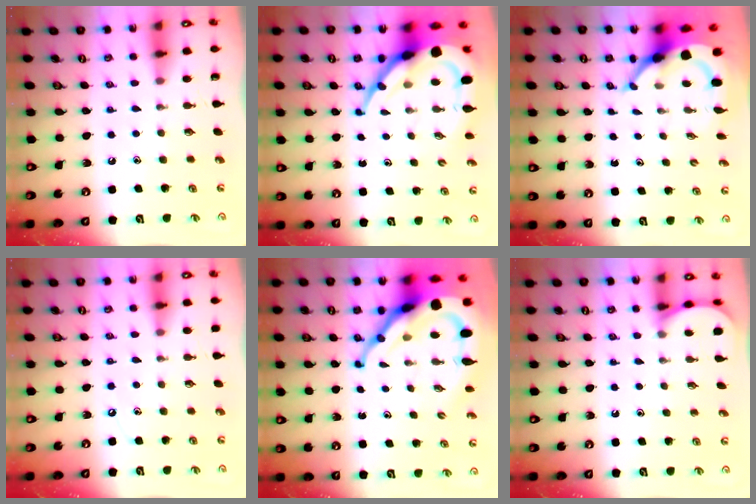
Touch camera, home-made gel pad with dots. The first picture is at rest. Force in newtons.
{"total": 14.6, "press": 14.5, "slide": 1.6}
{"total": 6.8, "press": 6.7, "slide": 0.9}
{"total": 3.1, "press": 3.1, "slide": 0.5}
{"total": 16.4, "press": 16.3, "slide": 1.4}
{"total": 1.4, "press": 1.4, "slide": 0.1}